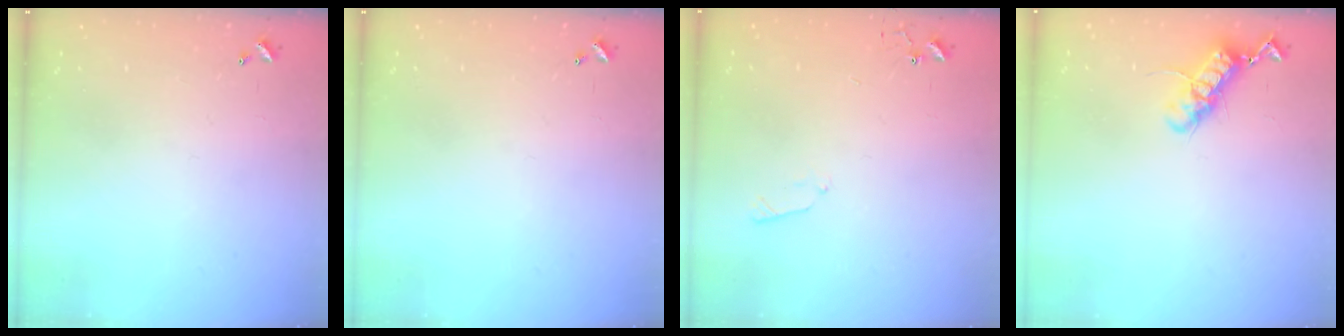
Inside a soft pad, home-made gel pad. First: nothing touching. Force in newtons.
{"total": 0.0}
{"total": 4.4, "press": 4.4, "slide": 0.5}
{"total": 12.0, "press": 12.0, "slide": 1.3}